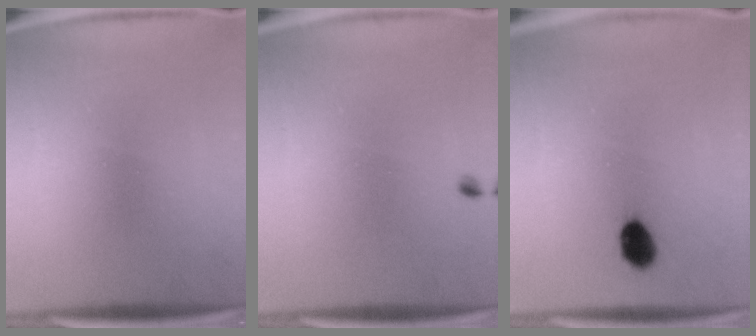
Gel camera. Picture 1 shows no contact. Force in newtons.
{"total": 0.6}
{"total": 5.1}